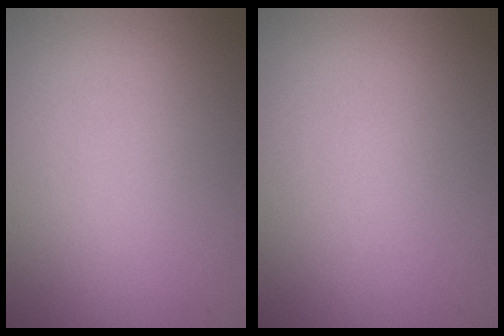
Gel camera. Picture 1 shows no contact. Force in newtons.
{"total": 0.0}